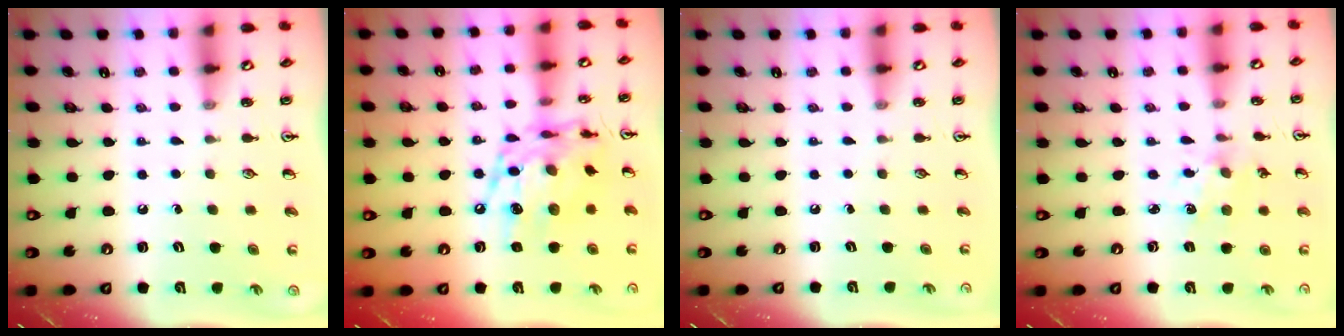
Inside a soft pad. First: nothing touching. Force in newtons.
{"total": 15.5, "press": 15.5, "slide": 1.3}
{"total": 0.0}
{"total": 2.0, "press": 2.0, "slide": 0.5}